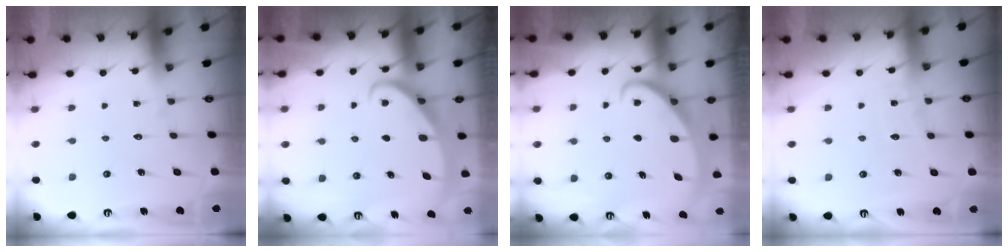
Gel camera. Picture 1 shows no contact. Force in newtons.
{"total": 2.6, "press": 2.6, "slide": 0.4}
{"total": 2.4, "press": 2.4, "slide": 0.3}
{"total": 2.9, "press": 2.9, "slide": 0.4}